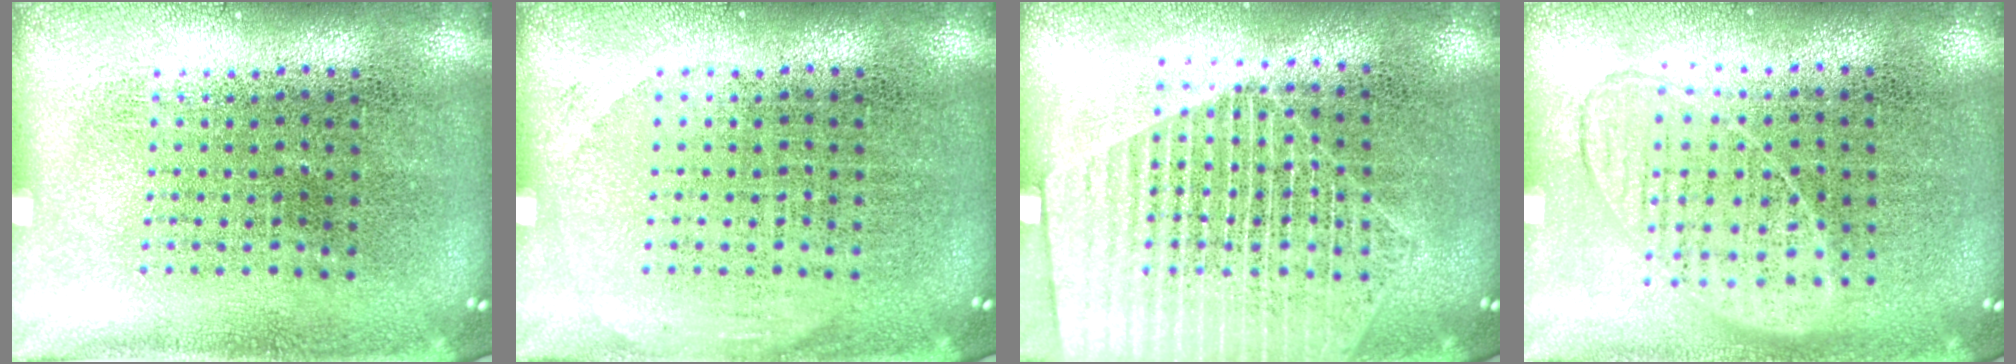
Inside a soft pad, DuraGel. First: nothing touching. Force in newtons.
{"total": 0.8, "press": 0.8, "slide": 0.2}
{"total": 1.8, "press": 1.6, "slide": 0.9}
{"total": 0.9, "press": 0.9, "slide": 0.4}